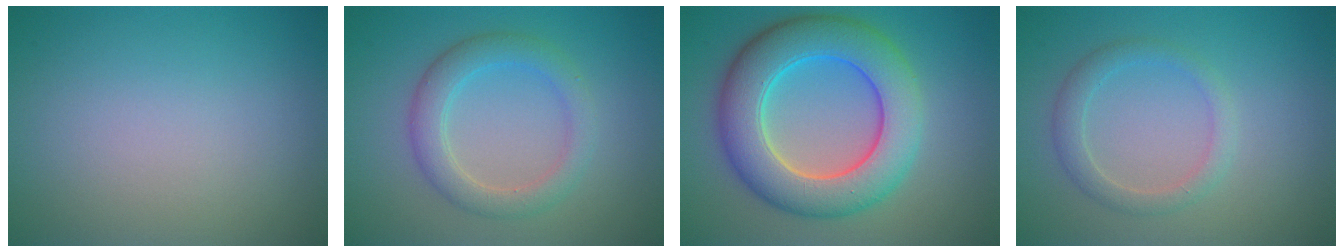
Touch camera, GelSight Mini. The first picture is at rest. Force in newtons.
{"total": 3.6, "press": 3.5, "slide": 0.2}
{"total": 9.2, "press": 9.2, "slide": 0.3}
{"total": 2.2, "press": 2.2, "slide": 0.0}